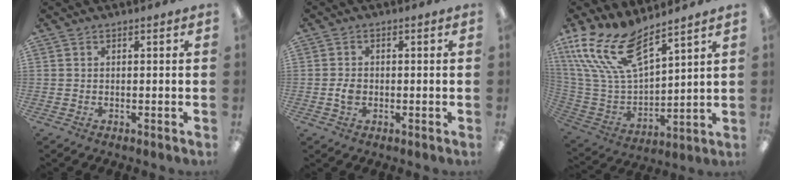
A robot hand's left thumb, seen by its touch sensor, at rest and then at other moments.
{"total": 2.8, "force": [-0.5, 1.9, 1.9], "torque": [-0.034, 0.004, -0.008]}
{"total": 19.0, "force": [12.4, 8.2, 12.0], "torque": [-0.279, -0.072, 0.226]}